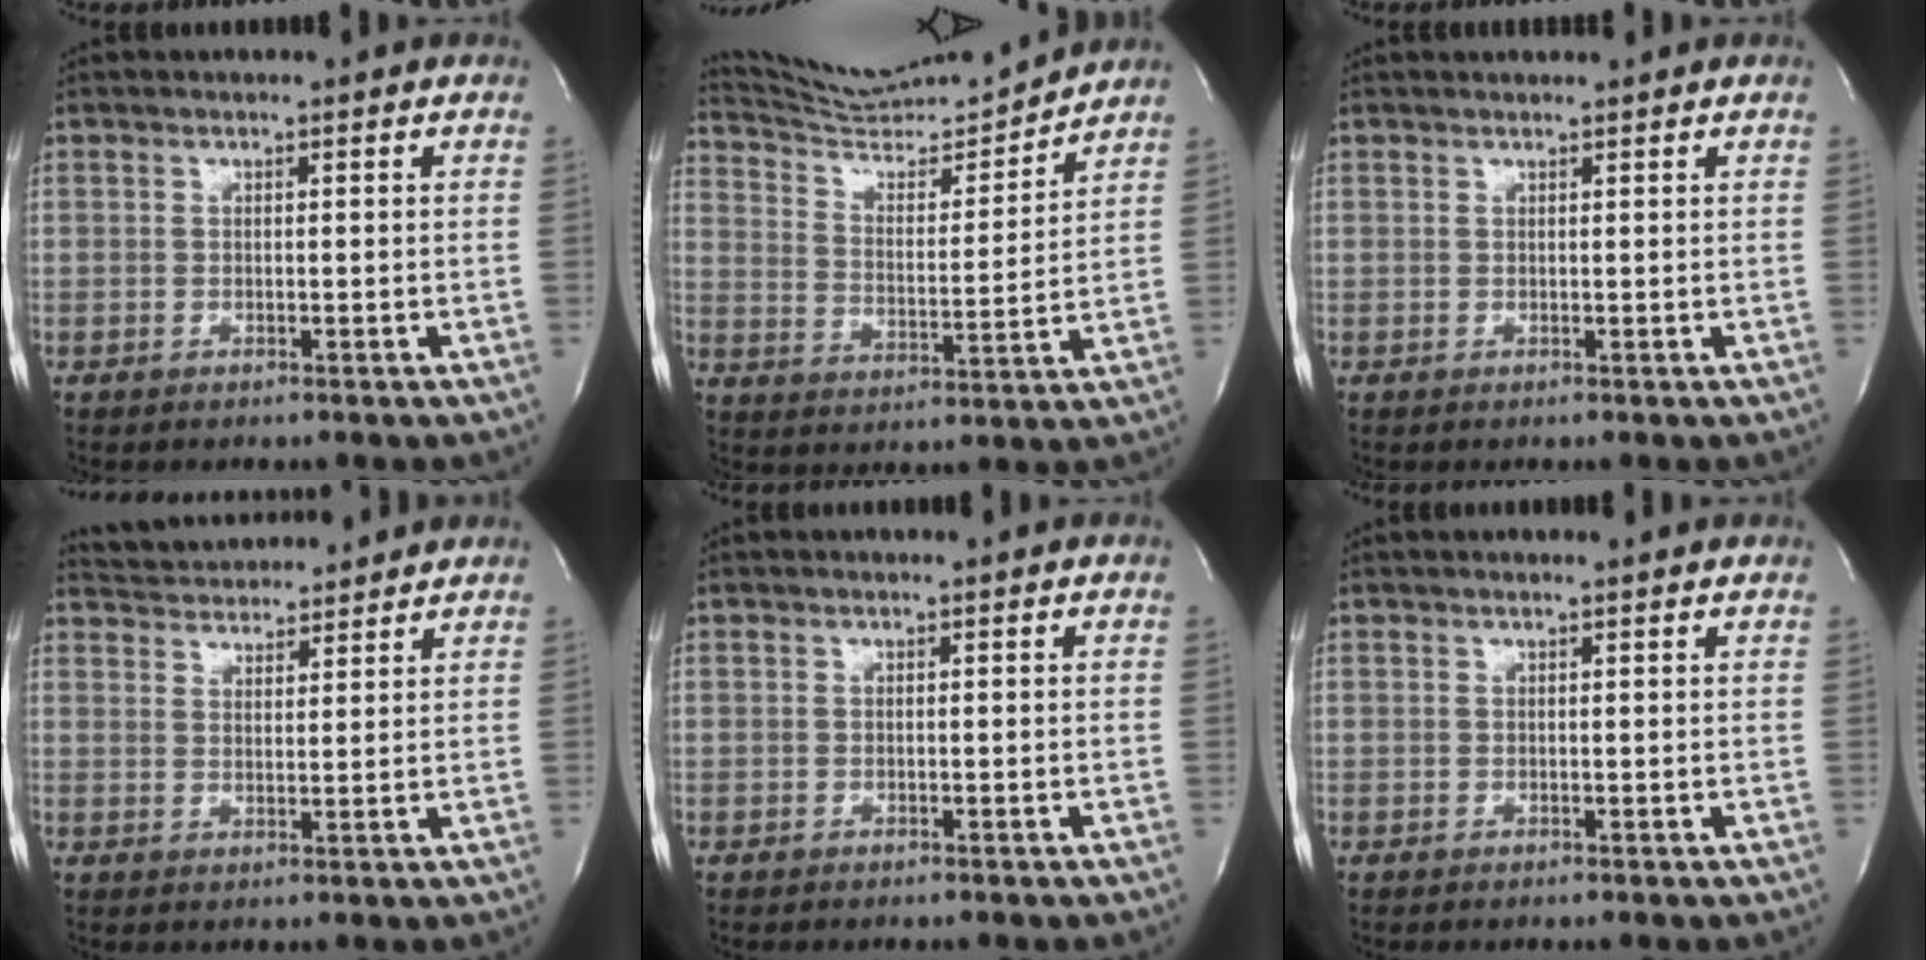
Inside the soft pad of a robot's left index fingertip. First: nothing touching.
{"total": 13.3, "force": [13.1, -0.8, 2.4], "torque": [-0.049, -0.013, 0.220]}
{"total": 1.3, "force": [1.2, -0.1, 0.3], "torque": [-0.006, 0.008, 0.019]}
{"total": 8.5, "force": [8.2, 1.4, 1.5], "torque": [-0.031, 0.016, 0.124]}
{"total": 0.0}
{"total": 0.8, "force": [0.7, -0.1, 0.2], "torque": [-0.012, -0.001, 0.006]}